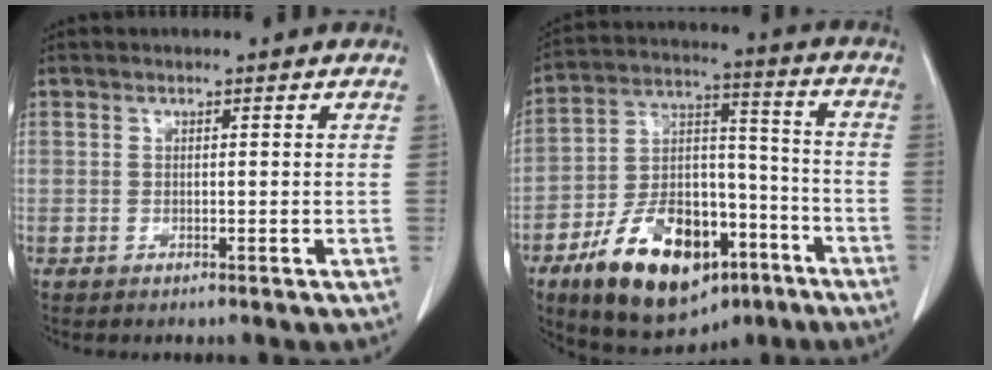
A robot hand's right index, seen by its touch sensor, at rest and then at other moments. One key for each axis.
{"total": 20.0, "fx": -10.6, "fy": 10.6, "fz": 13.2, "tx": -0.230, "ty": 0.018, "tz": -0.165}